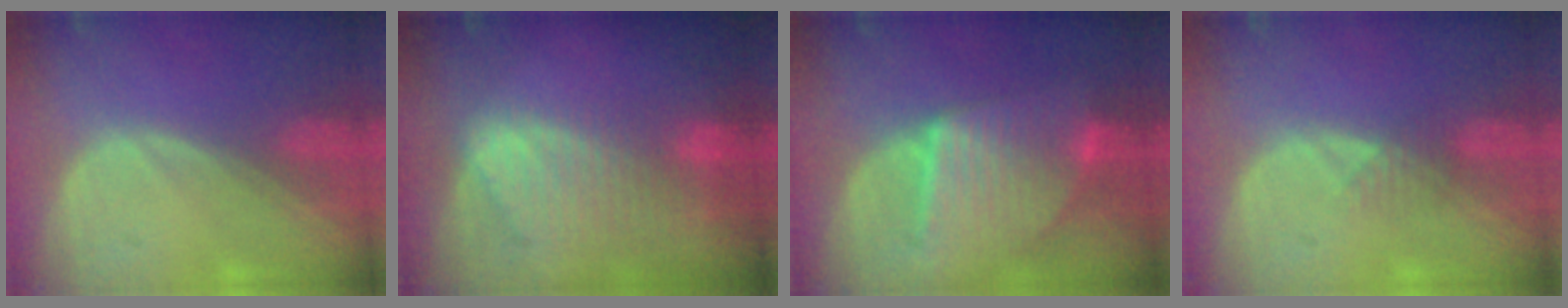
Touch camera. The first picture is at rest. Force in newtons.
{"total": 9.3, "press": 8.1, "slide": 4.6}
{"total": 9.4, "press": 9.4, "slide": 0.8}
{"total": 1.9, "press": 1.6, "slide": 1.0}